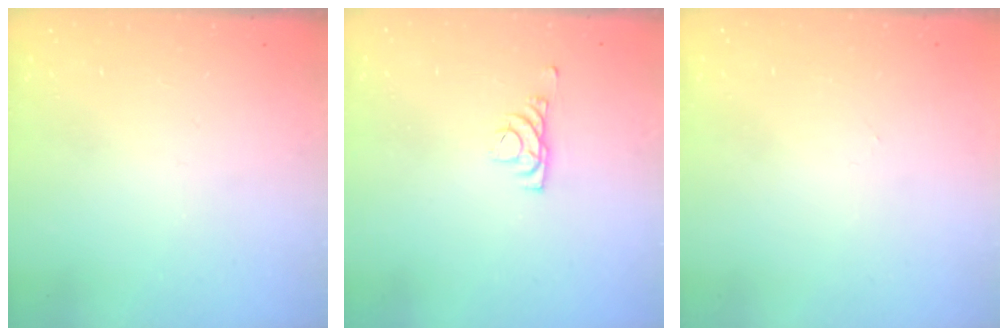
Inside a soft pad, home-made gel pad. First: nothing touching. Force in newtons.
{"total": 3.9, "press": 3.9, "slide": 0.8}
{"total": 0.0}